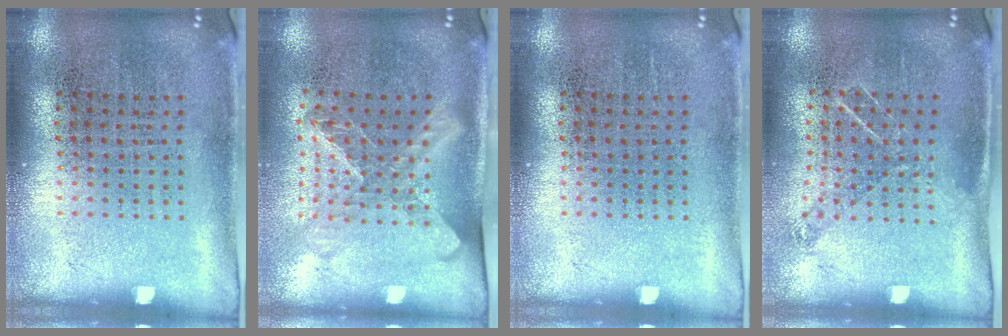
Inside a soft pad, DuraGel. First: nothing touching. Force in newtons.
{"total": 1.6, "press": 1.3, "slide": 1.0}
{"total": 0.0}
{"total": 0.9, "press": 0.9, "slide": 0.1}